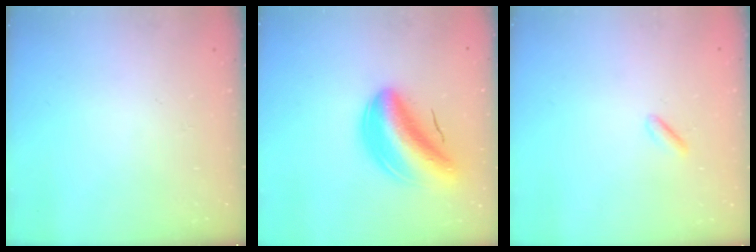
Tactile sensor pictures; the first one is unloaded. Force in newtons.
{"total": 11.2, "press": 10.5, "slide": 3.8}
{"total": 0.6, "press": 0.2, "slide": 0.6}